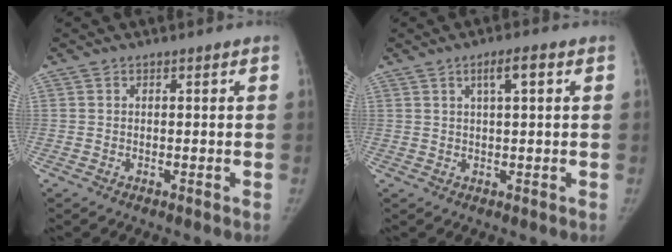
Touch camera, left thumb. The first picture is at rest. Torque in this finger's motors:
{"motor_torque": [-0.09, 0.00, 0.16, 0.35, 0.00]}